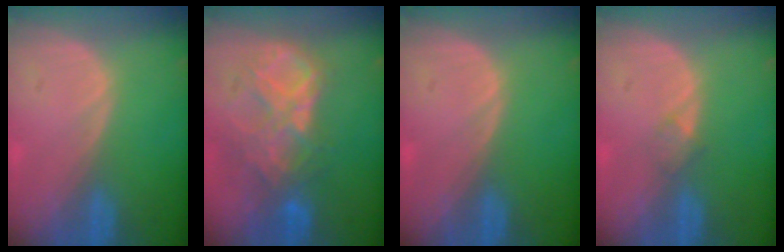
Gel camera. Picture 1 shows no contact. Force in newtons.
{"total": 9.2, "press": 7.8, "slide": 4.8}
{"total": 0.0}
{"total": 1.4, "press": 1.4, "slide": 0.1}